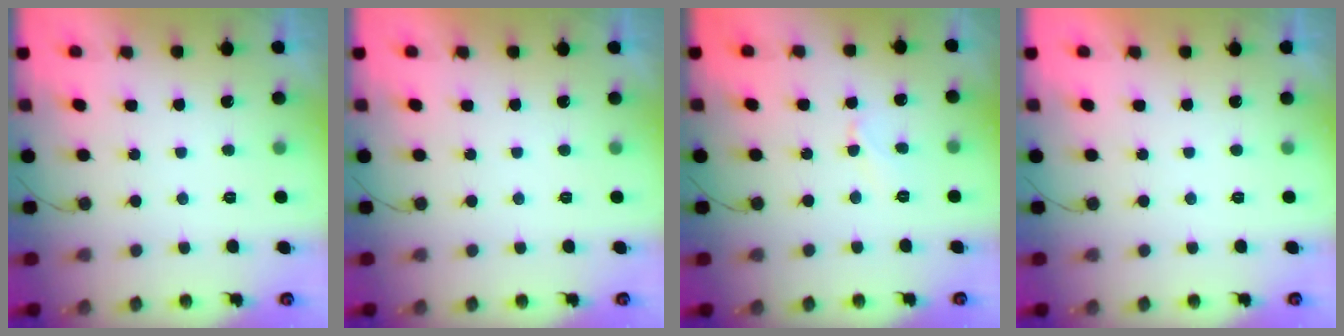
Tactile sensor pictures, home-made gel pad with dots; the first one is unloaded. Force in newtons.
{"total": 1.9, "press": 1.9, "slide": 0.1}
{"total": 4.5, "press": 4.5, "slide": 0.7}
{"total": 1.7, "press": 1.7, "slide": 0.0}